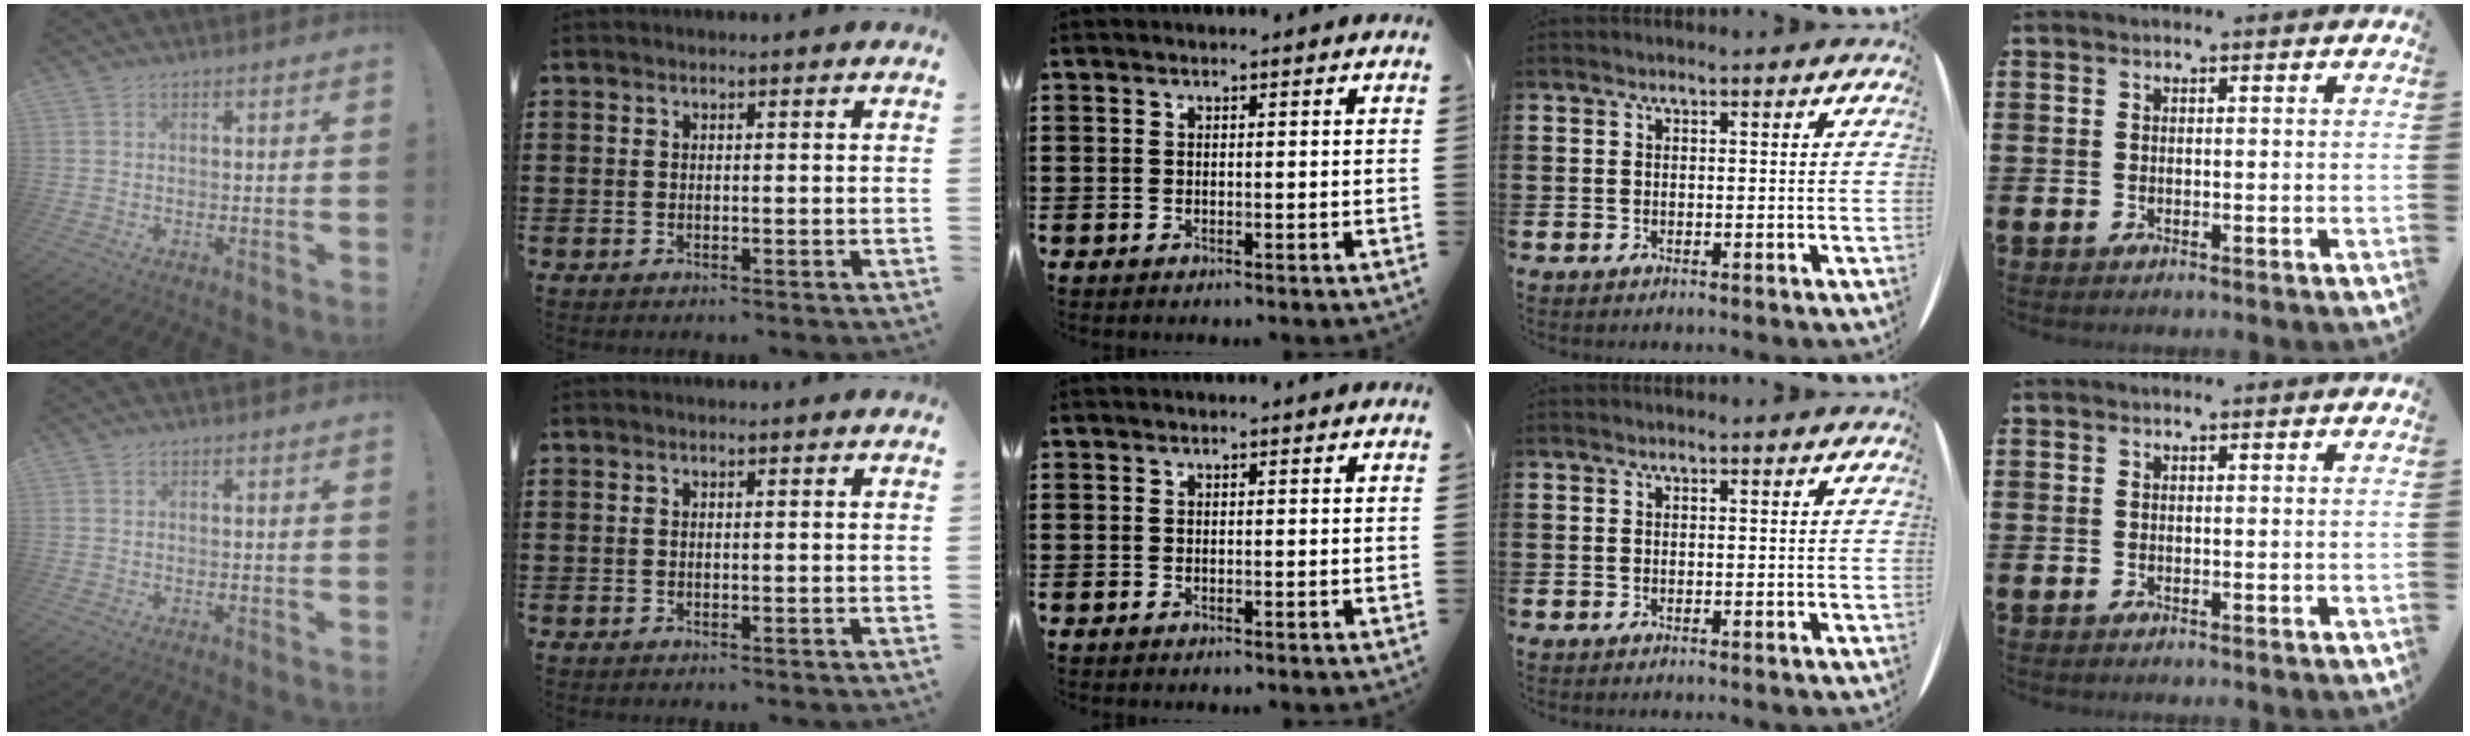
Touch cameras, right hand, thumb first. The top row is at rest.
{}